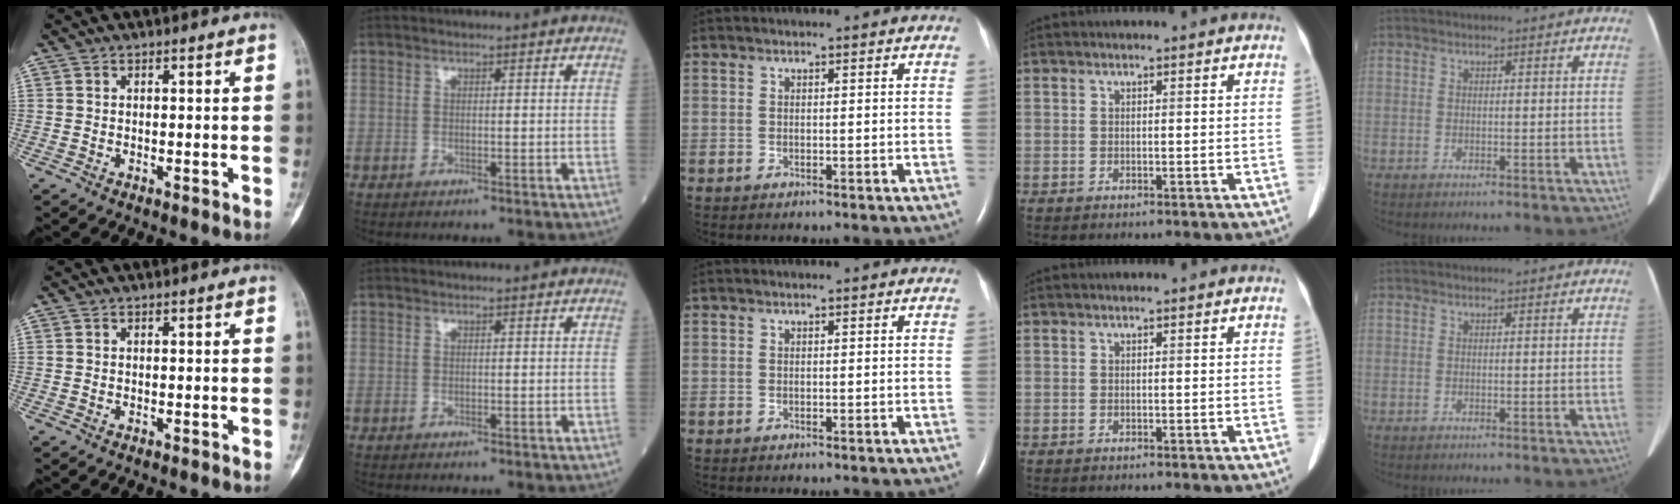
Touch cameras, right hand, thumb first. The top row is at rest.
{}